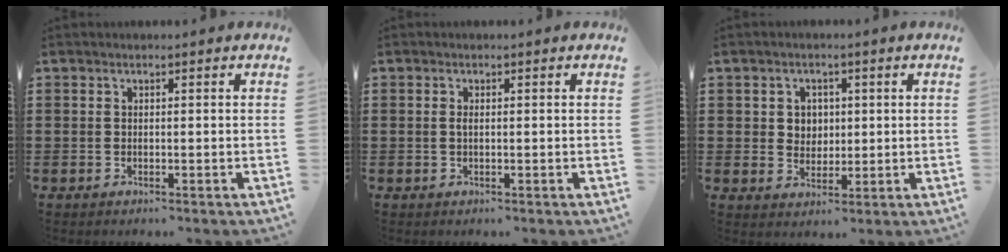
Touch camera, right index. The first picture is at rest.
{"total": 0.7, "force": [0.0, 0.1, 0.7], "torque": [-0.016, -0.004, 0.000]}
{"total": 3.0, "force": [0.8, 2.8, 0.8], "torque": [-0.030, 0.009, 0.012]}